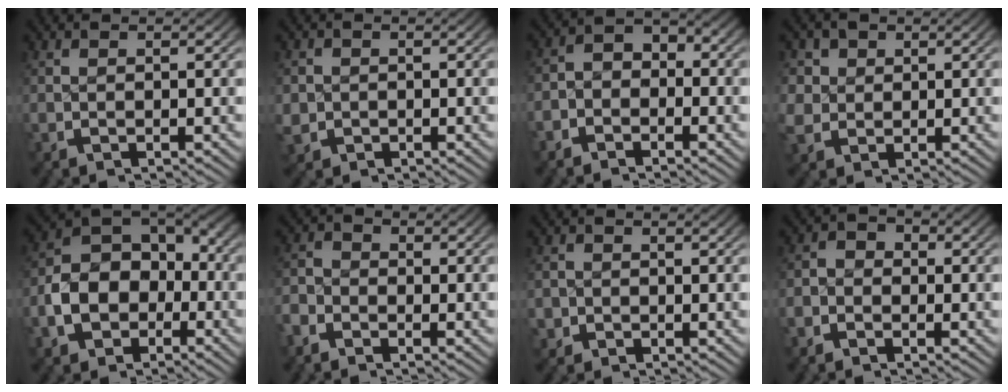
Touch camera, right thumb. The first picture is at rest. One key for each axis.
{"total": 2.5, "fx": -0.9, "fy": 2.3, "fz": 0.5, "tx": -0.025, "ty": -0.021, "tz": -0.008}
{"total": 3.5, "fx": -1.8, "fy": 2.6, "fz": 1.4, "tx": -0.017, "ty": -0.011, "tz": -0.040}
{"total": 3.3, "fx": -0.1, "fy": 3.2, "fz": 0.9, "tx": -0.036, "ty": -0.025, "tz": 0.010}
{"total": 9.0, "fx": -2.6, "fy": 6.8, "fz": 5.2, "tx": -0.127, "ty": -0.019, "tz": -0.039}
{"total": 2.5, "fx": -2.0, "fy": 1.5, "fz": 0.3, "tx": -0.005, "ty": -0.003, "tz": -0.050}
{"total": 2.1, "fx": -1.3, "fy": 1.7, "fz": -0.1, "tx": -0.005, "ty": -0.015, "tz": -0.021}
{"total": 2.3, "fx": -1.5, "fy": 1.7, "fz": 0.5, "tx": -0.006, "ty": -0.006, "tz": -0.039}